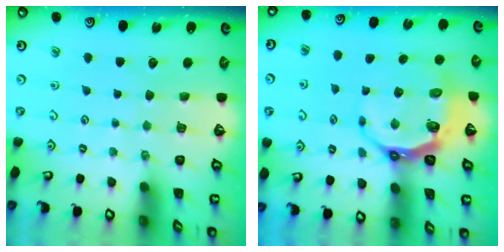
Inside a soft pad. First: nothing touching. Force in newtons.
{"total": 8.9, "press": 7.9, "slide": 4.1}